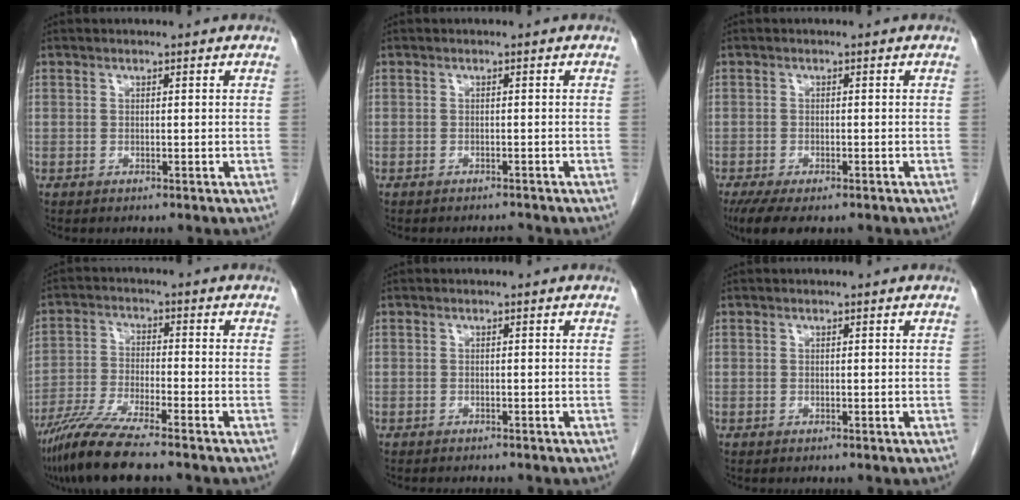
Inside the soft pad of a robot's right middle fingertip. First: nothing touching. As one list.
[{"total": 1.1, "force": [-1.1, 0.1, 0.1], "torque": [-0.001, -0.003, -0.013]}, {"total": 6.7, "force": [-4.8, 2.4, 4.1], "torque": [-0.067, -0.015, -0.075]}, {"total": 9.4, "force": [-7.6, -0.1, 5.5], "torque": [-0.105, -0.030, -0.138]}, {"total": 2.6, "force": [-2.4, 0.5, 1.0], "torque": [-0.017, -0.006, -0.027]}, {"total": 0.0}]